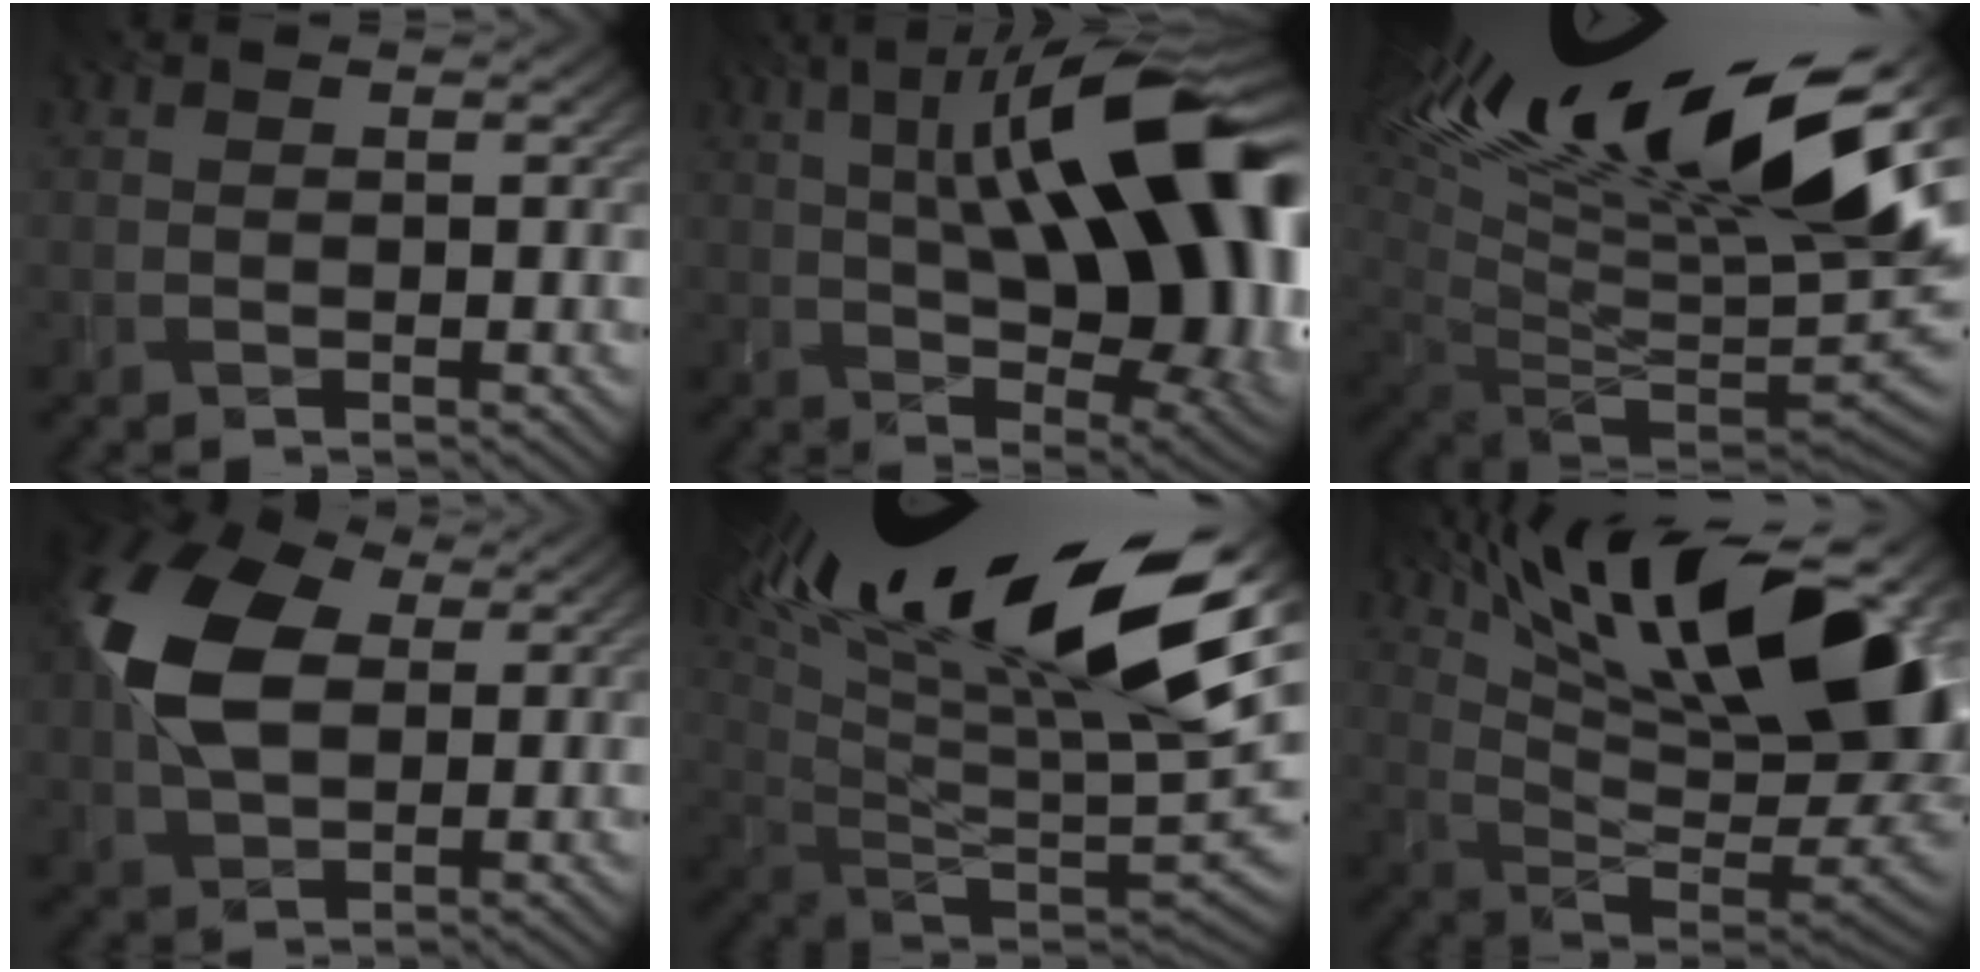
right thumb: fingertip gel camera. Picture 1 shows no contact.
{"total": 20.5, "force": [3.9, 7.8, 18.6], "torque": [-0.267, 0.048, 0.056]}
{"total": 20.4, "force": [9.9, 6.9, 16.4], "torque": [-0.245, 0.022, 0.182]}
{"total": 12.2, "force": [2.5, 7.6, 9.2], "torque": [-0.221, 0.021, 0.038]}
{"total": 21.7, "force": [12.2, 6.4, 16.8], "torque": [-0.266, 0.033, 0.202]}
{"total": 18.8, "force": [8.6, 6.0, 15.6], "torque": [-0.248, 0.020, 0.152]}